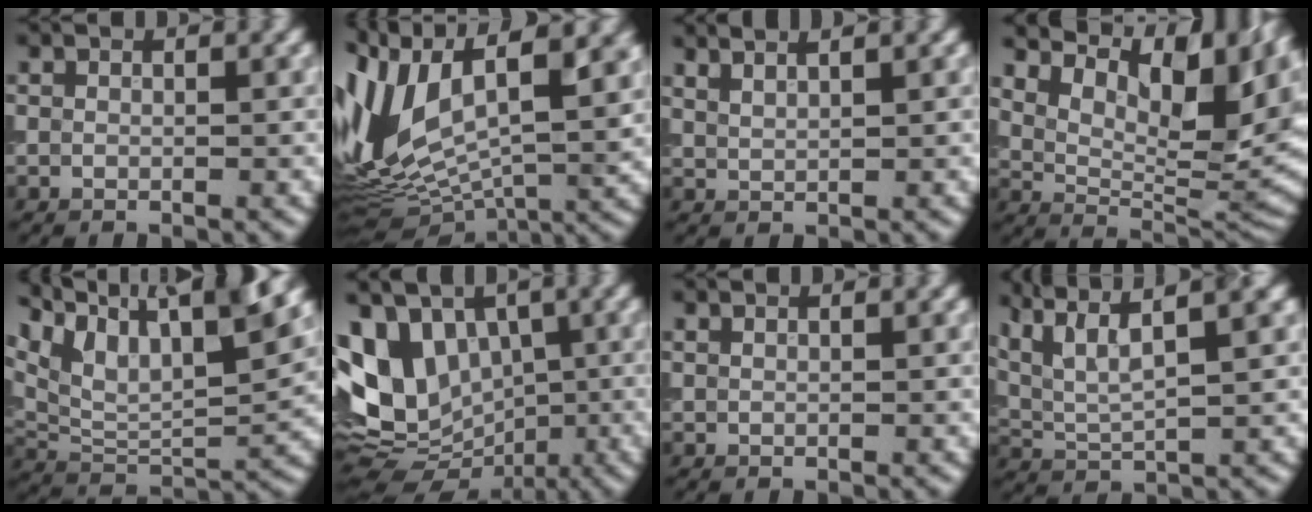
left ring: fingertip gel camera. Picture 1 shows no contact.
{"total": 13.5, "force": [3.3, 5.9, 11.7], "torque": [-0.250, 0.009, 0.064]}
{"total": 3.2, "force": [2.6, 1.1, 1.6], "torque": [-0.007, 0.017, 0.019]}
{"total": 13.9, "force": [6.6, 6.6, 10.4], "torque": [-0.152, 0.011, 0.127]}
{"total": 12.6, "force": [7.9, 4.6, 8.7], "torque": [-0.151, 0.019, 0.134]}
{"total": 10.7, "force": [1.3, 8.1, 6.9], "torque": [-0.136, 0.000, 0.025]}
{"total": 0.6, "force": [0.6, 0.2, 0.3], "torque": [-0.004, -0.002, 0.008]}
{"total": 9.0, "force": [5.7, 2.5, 6.5], "torque": [-0.126, 0.022, 0.089]}